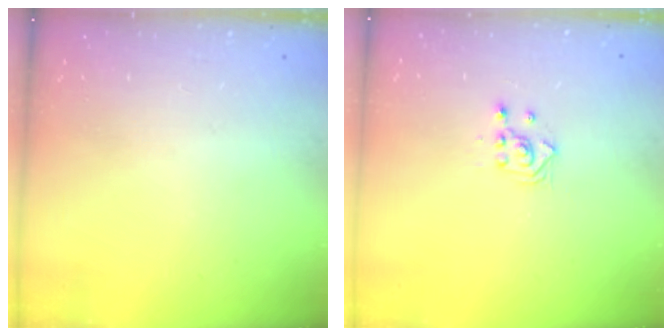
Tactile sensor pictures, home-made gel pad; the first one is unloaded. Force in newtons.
{"total": 2.3, "press": 2.3, "slide": 0.3}